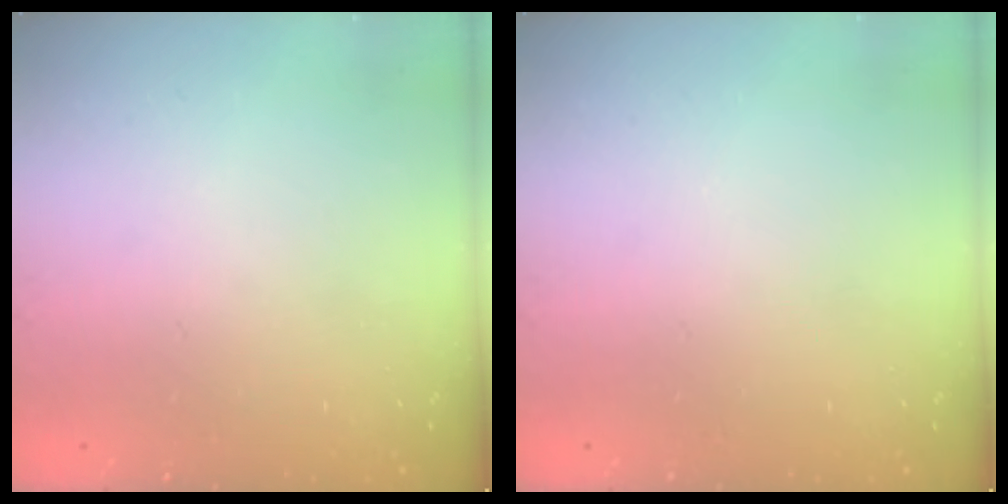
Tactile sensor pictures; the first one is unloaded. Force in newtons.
{"total": 0.0}